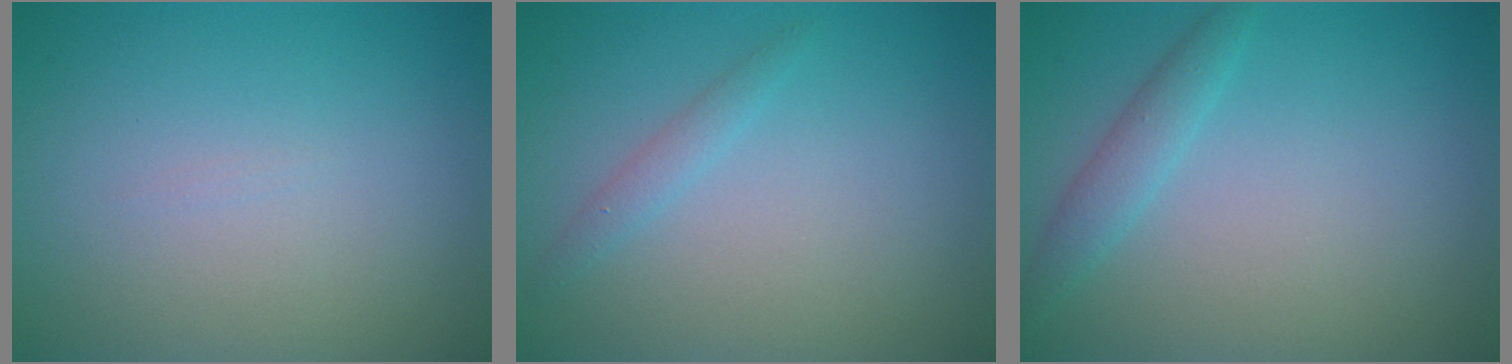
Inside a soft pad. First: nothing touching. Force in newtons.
{"total": 1.1, "press": 1.1, "slide": 0.0}
{"total": 1.8, "press": 1.8, "slide": 0.1}